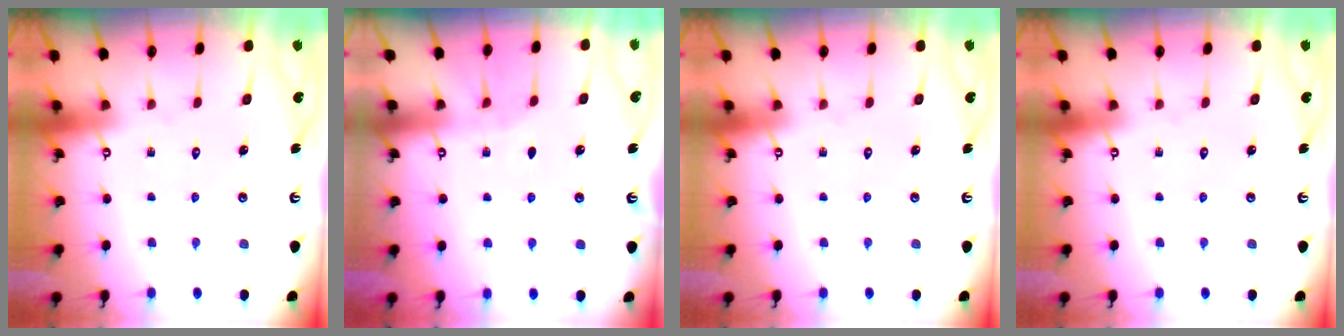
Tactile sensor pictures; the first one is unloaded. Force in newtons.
{"total": 2.8, "press": 2.7, "slide": 0.4}
{"total": 0.0}
{"total": 0.0}